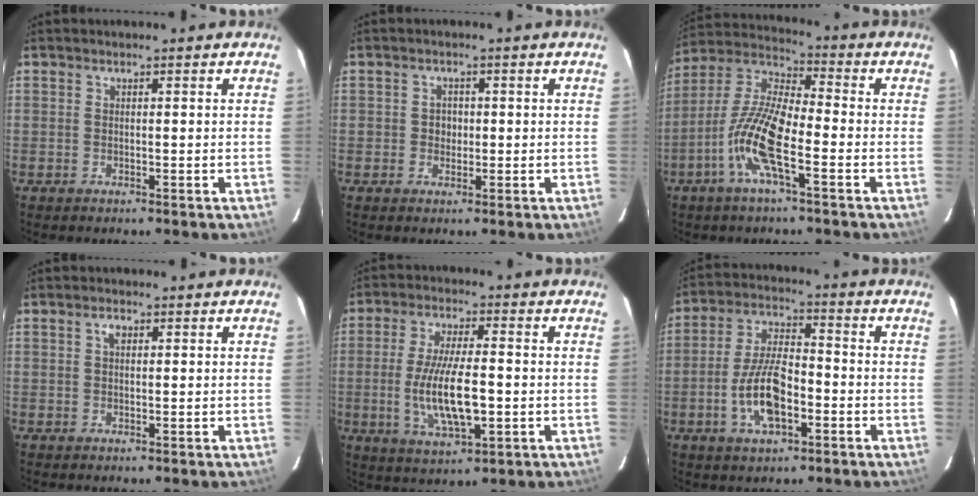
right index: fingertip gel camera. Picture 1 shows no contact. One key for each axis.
{"total": 2.1, "fx": -0.1, "fy": 2.0, "fz": 0.6, "tx": -0.009, "ty": 0.005, "tz": -0.003}
{"total": 12.6, "fx": -5.2, "fy": 2.7, "fz": 11.2, "tx": -0.233, "ty": -0.002, "tz": -0.111}
{"total": 1.5, "fx": 0.5, "fy": 0.9, "fz": 1.1, "tx": -0.019, "ty": 0.007, "tz": 0.008}
{"total": 12.3, "fx": -2.0, "fy": 3.8, "fz": 11.5, "tx": -0.226, "ty": -0.014, "tz": -0.032}
{"total": 11.0, "fx": -3.8, "fy": 4.7, "fz": 9.2, "tx": -0.191, "ty": 0.003, "tz": -0.067}